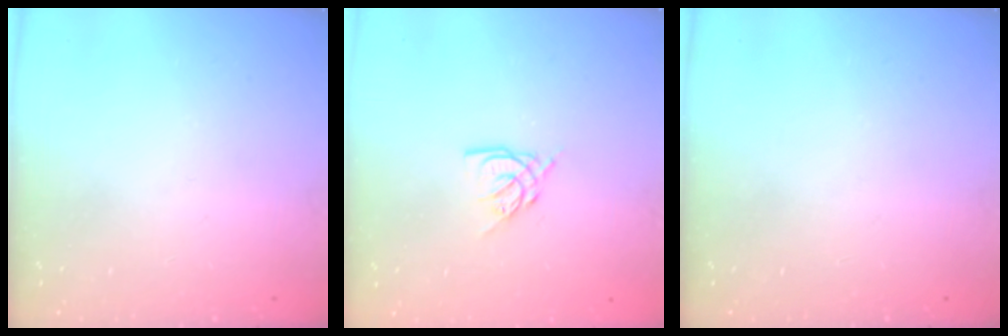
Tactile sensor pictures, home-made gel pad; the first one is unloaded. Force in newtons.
{"total": 6.5, "press": 6.5, "slide": 0.6}
{"total": 0.0}